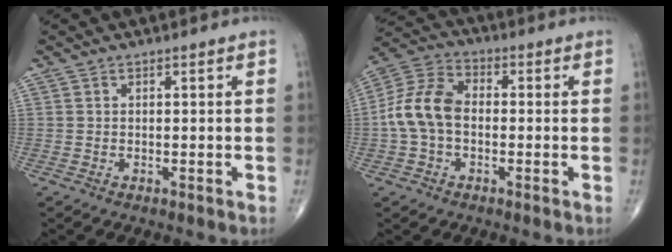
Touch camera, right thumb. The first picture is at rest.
{"total": 10.5, "force": [-1.0, 7.1, 7.7], "torque": [-0.151, 0.033, -0.032]}